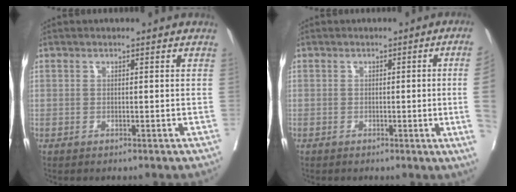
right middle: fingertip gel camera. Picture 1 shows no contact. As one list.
[{"total": 8.4, "force": [-1.1, -2.4, 8.0], "torque": [-0.088, -0.019, -0.013]}]